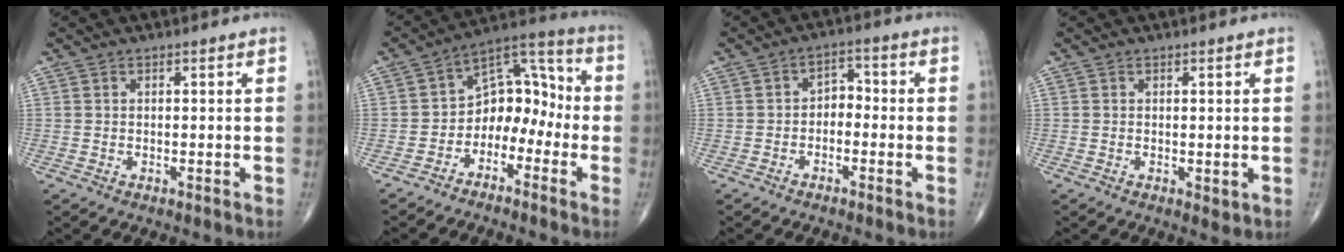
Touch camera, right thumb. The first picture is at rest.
{"total": 10.8, "force": [-3.8, 7.6, 6.6], "torque": [-0.058, 0.078, -0.077]}
{"total": 3.5, "force": [-1.4, 2.5, 2.1], "torque": [-0.015, 0.030, -0.034]}
{"total": 1.2, "force": [0.0, 0.6, 1.1], "torque": [-0.013, -0.005, 0.003]}